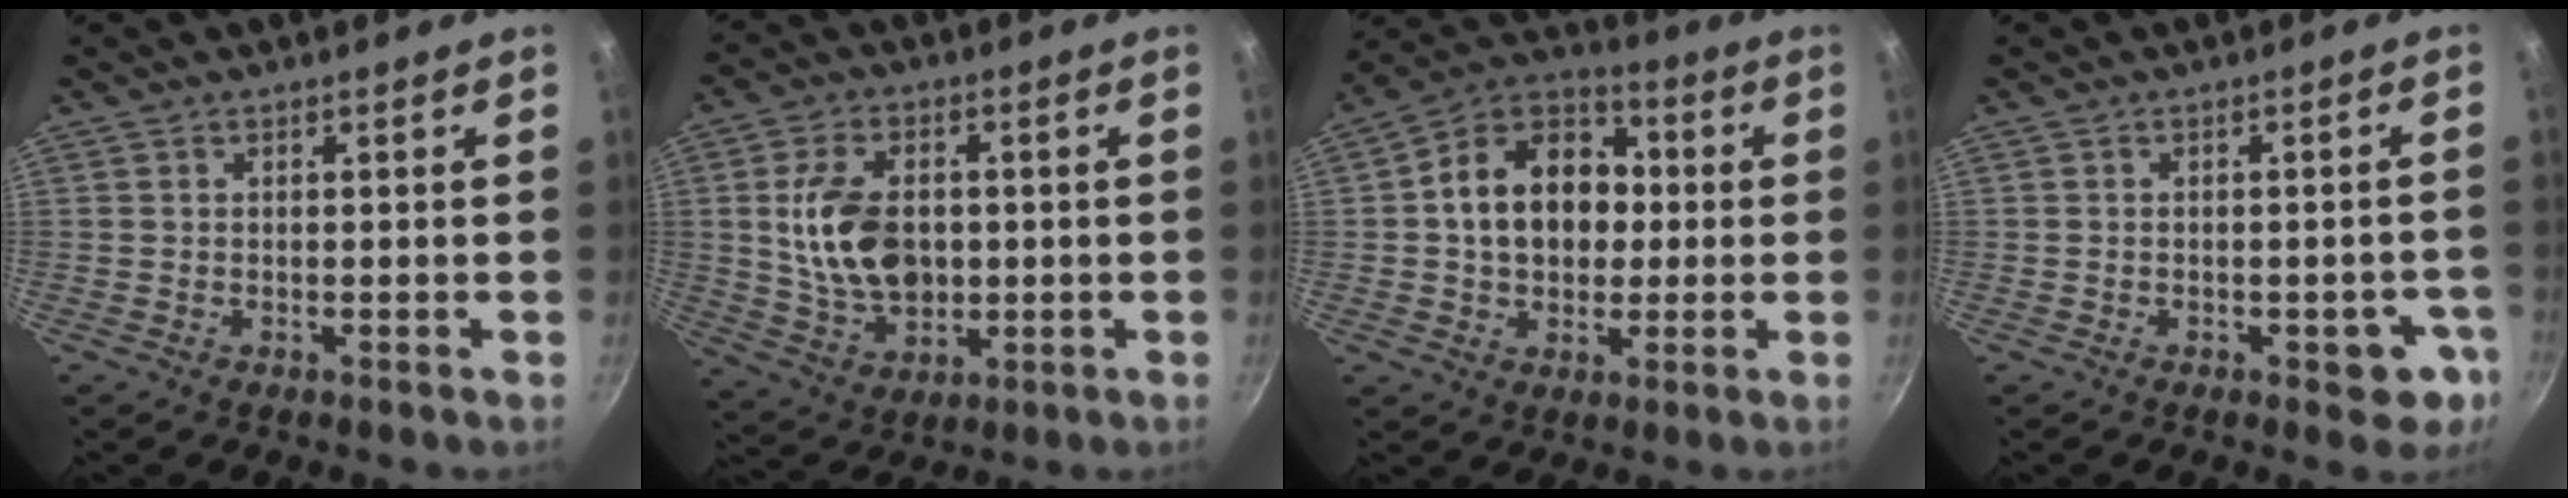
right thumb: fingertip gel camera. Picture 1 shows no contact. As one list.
[{"total": 13.7, "force": [0.8, 9.1, 10.3], "torque": [-0.166, -0.004, 0.021]}, {"total": 16.4, "force": [1.0, 12.5, 10.6], "torque": [-0.142, 0.029, 0.001]}, {"total": 6.2, "force": [-2.4, 3.2, 4.8], "torque": [-0.027, 0.008, -0.024]}]